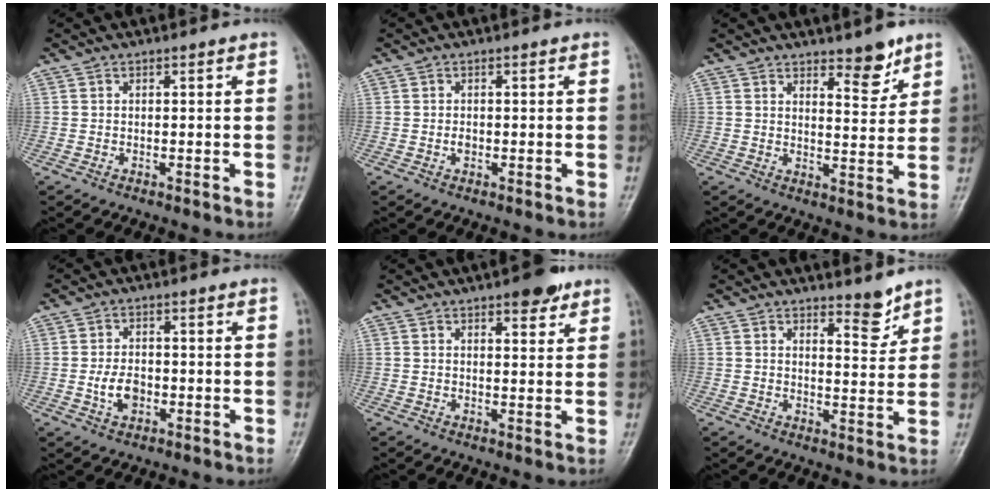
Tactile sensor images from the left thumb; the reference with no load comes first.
{"total": 1.0, "force": [-0.2, 0.7, 0.7], "torque": [-0.009, 0.001, -0.004]}
{"total": 5.8, "force": [4.2, 2.0, 3.4], "torque": [-0.030, -0.037, 0.063]}
{"total": 4.6, "force": [-1.0, 3.1, 3.3], "torque": [-0.053, 0.006, -0.017]}
{"total": 5.5, "force": [3.5, 2.1, 3.6], "torque": [-0.031, -0.016, 0.045]}
{"total": 4.4, "force": [3.6, 1.3, 2.2], "torque": [-0.017, -0.035, 0.054]}